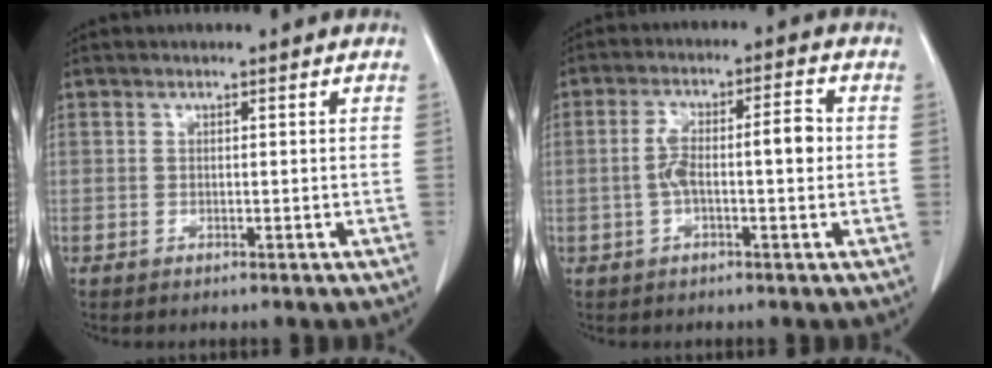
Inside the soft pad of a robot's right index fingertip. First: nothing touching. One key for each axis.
{"total": 7.2, "fx": -0.4, "fy": 1.9, "fz": 7.0, "tx": -0.131, "ty": 0.031, "tz": -0.007}